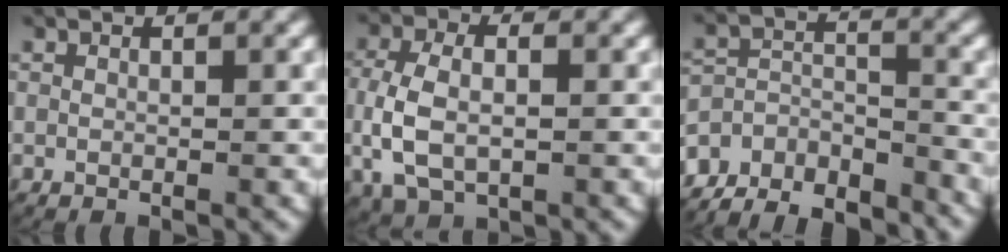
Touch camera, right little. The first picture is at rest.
{"total": 5.3, "force": [-0.5, 3.6, 3.8], "torque": [-0.107, -0.005, 0.001]}
{"total": 12.1, "force": [-9.8, 5.9, 4.0], "torque": [-0.068, -0.033, -0.158]}